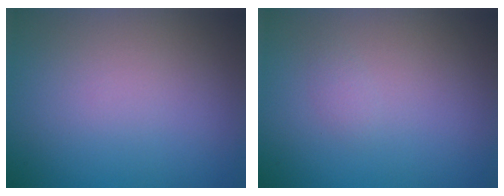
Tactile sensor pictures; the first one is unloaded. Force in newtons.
{"total": 0.6, "press": 0.6, "slide": 0.1}